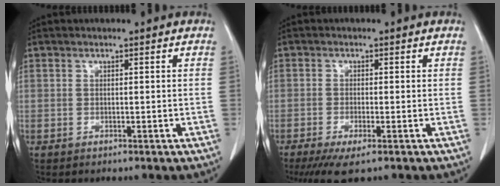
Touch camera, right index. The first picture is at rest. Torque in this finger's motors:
{"motor_torque": [0.64, -0.57, 0.35, 0.09]}